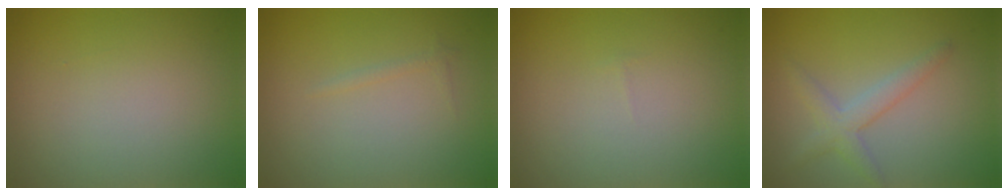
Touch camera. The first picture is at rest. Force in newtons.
{"total": 0.5, "press": 0.5, "slide": 0.1}
{"total": 0.0}
{"total": 2.4, "press": 2.4, "slide": 0.2}